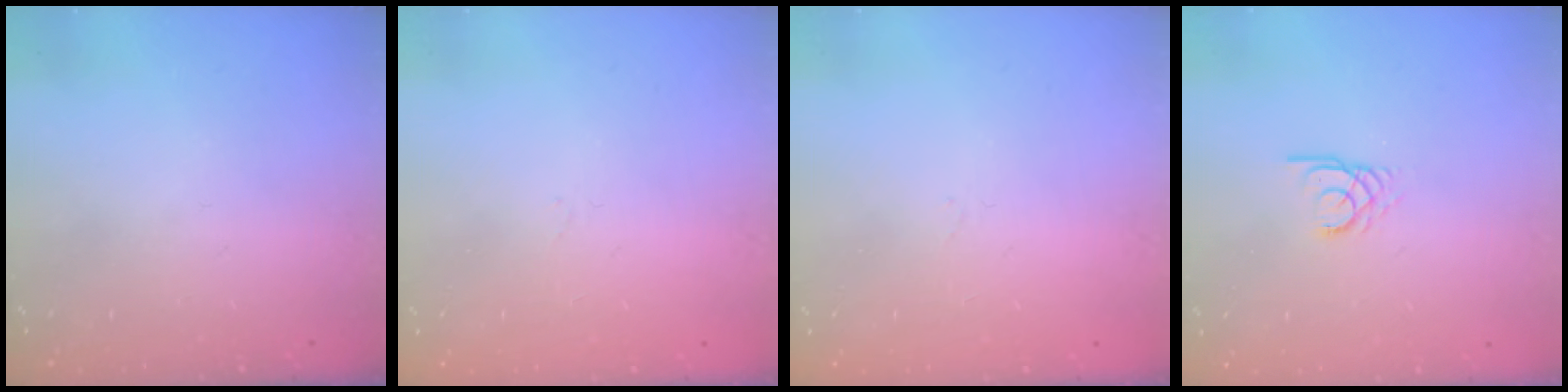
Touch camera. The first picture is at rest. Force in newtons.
{"total": 0.9, "press": 0.9, "slide": 0.2}
{"total": 0.9, "press": 0.9, "slide": 0.2}
{"total": 2.4, "press": 2.4, "slide": 0.3}